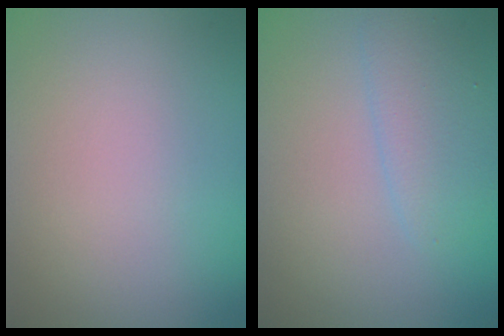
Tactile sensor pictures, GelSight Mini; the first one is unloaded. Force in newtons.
{"total": 2.4, "press": 2.4, "slide": 0.1}